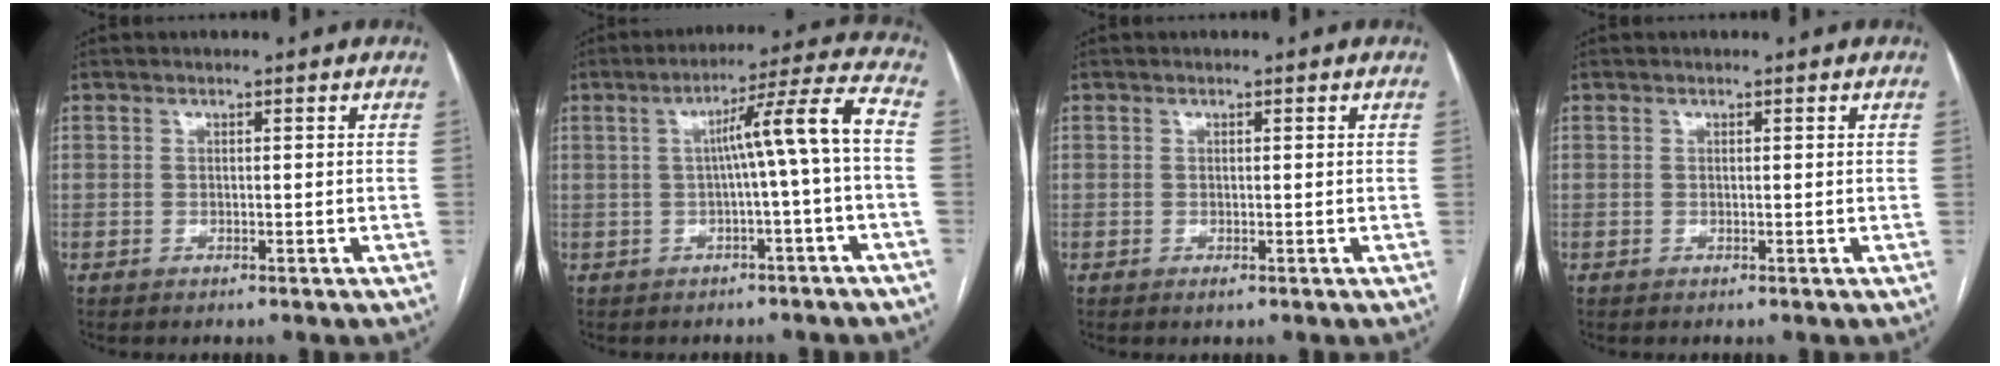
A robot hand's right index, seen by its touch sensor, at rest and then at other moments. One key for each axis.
{"total": 9.0, "fx": -0.5, "fy": -1.2, "fz": 8.9, "tx": -0.132, "ty": 0.024, "tz": -0.005}
{"total": 0.6, "fx": -0.1, "fy": 0.2, "fz": 0.6, "tx": -0.008, "ty": -0.001, "tz": 0.001}
{"total": 0.0}